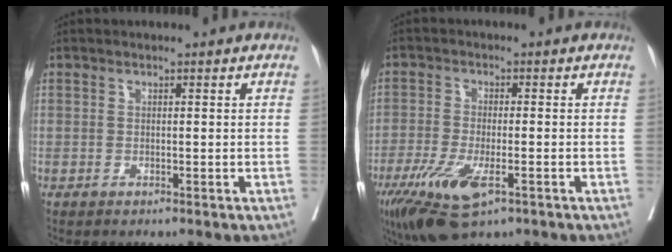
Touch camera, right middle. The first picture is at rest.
{"total": 10.2, "force": [-5.4, 3.0, 8.1], "torque": [-0.153, -0.024, -0.090]}